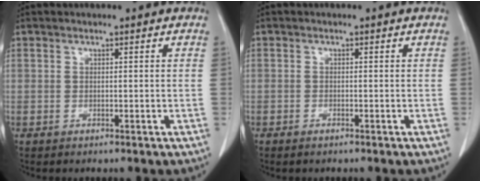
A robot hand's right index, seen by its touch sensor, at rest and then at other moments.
{"total": 0.7, "force": [-0.6, 0.3, 0.3], "torque": [-0.004, 0.000, -0.008]}